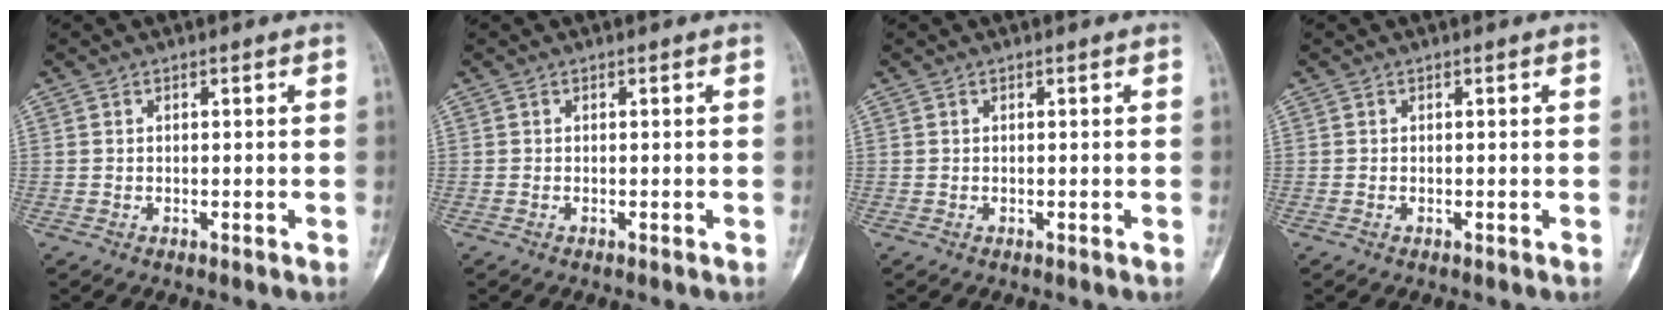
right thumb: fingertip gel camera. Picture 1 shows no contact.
{"total": 0.0}
{"total": 0.0}
{"total": 0.0}